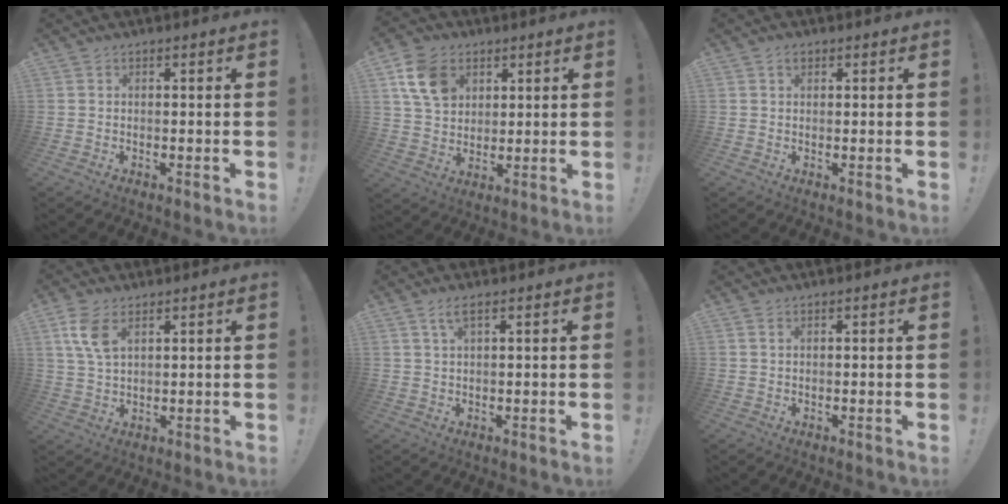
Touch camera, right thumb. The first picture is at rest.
{"total": 12.2, "force": [5.3, 9.0, 6.3], "torque": [-0.108, -0.006, 0.109]}
{"total": 1.4, "force": [0.8, 0.9, 0.7], "torque": [-0.011, 0.000, 0.014]}
{"total": 7.4, "force": [3.6, 3.8, 5.3], "torque": [-0.113, -0.012, 0.066]}
{"total": 3.2, "force": [1.7, 0.8, 2.7], "torque": [-0.047, -0.002, 0.028]}
{"total": 0.8, "force": [0.4, 0.3, 0.6], "torque": [-0.013, 0.000, 0.007]}